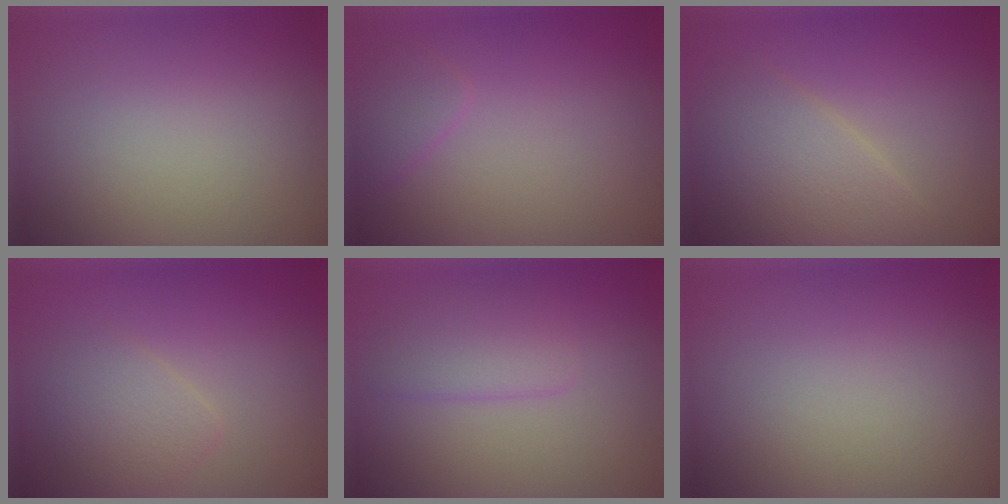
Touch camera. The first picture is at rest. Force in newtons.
{"total": 1.4, "press": 1.4, "slide": 0.1}
{"total": 4.4, "press": 4.4, "slide": 0.4}
{"total": 2.6, "press": 2.6, "slide": 0.0}
{"total": 2.4, "press": 2.4, "slide": 0.1}
{"total": 0.0}